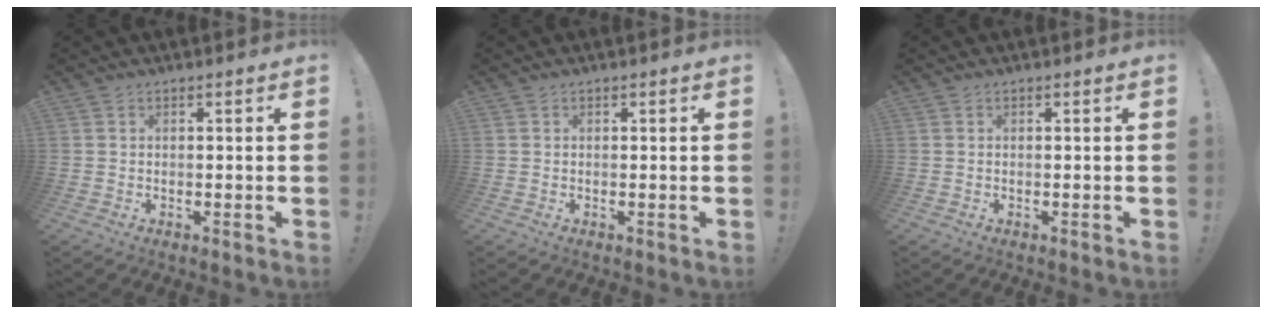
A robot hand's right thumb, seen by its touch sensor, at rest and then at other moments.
{"total": 0.0}
{"total": 0.0}